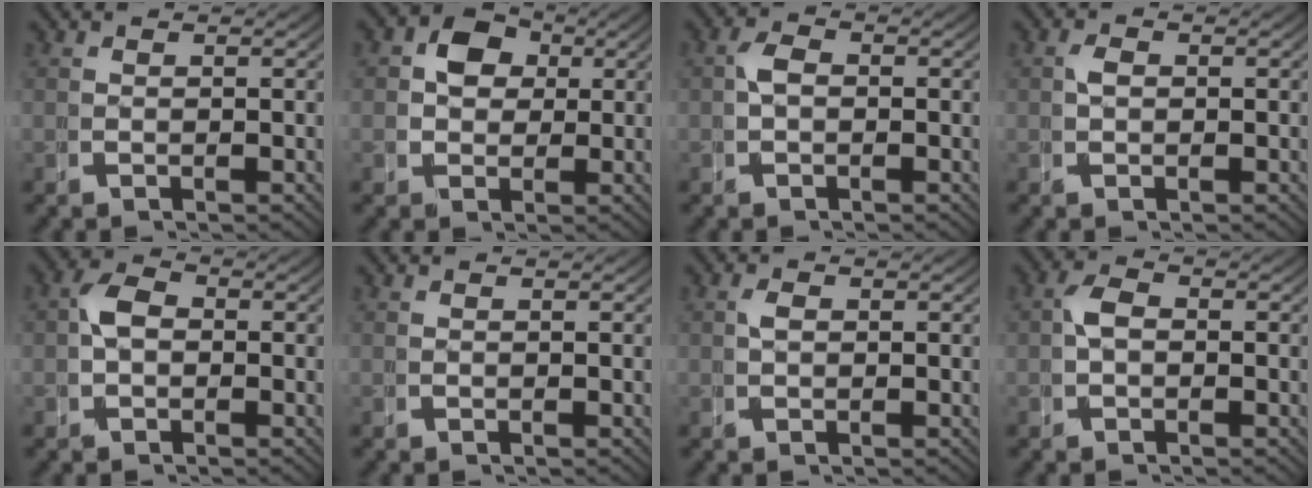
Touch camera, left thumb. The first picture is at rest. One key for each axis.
{"total": 6.1, "fx": 1.3, "fy": 5.1, "fz": 3.2, "tx": -0.057, "ty": -0.004, "tz": 0.024}
{"total": 1.6, "fx": -0.2, "fy": 1.1, "fz": 1.2, "tx": -0.024, "ty": 0.002, "tz": -0.009}
{"total": 1.1, "fx": 0.1, "fy": 0.8, "fz": 0.7, "tx": -0.014, "ty": 0.001, "tz": -0.002}
{"total": 2.9, "fx": -0.2, "fy": 2.1, "fz": 2.0, "tx": -0.035, "ty": 0.003, "tz": -0.010}
{"total": 0.0}
{"total": 0.8, "fx": 0.1, "fy": 0.5, "fz": 0.6, "tx": -0.010, "ty": 0.002, "tz": 0.001}
{"total": 2.0, "fx": -0.2, "fy": 1.4, "fz": 1.5, "tx": -0.028, "ty": 0.003, "tz": -0.010}